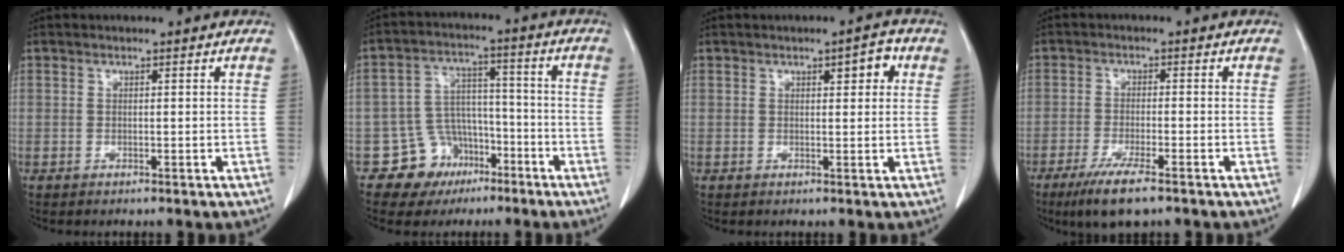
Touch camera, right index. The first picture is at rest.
{"total": 8.4, "force": [-4.7, 6.9, 1.2], "torque": [-0.013, 0.031, -0.065]}
{"total": 3.2, "force": [1.2, 1.0, 2.8], "torque": [-0.034, 0.005, 0.014]}
{"total": 7.1, "force": [-4.7, 0.7, 5.3], "torque": [-0.098, -0.019, -0.079]}